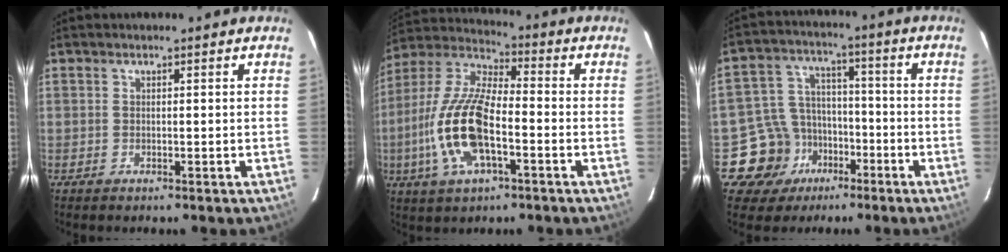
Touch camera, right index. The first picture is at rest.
{"total": 16.2, "force": [-4.4, 6.3, 14.3], "torque": [-0.304, -0.001, -0.090]}
{"total": 11.0, "force": [-6.0, 9.1, 1.8], "torque": [-0.061, 0.036, -0.091]}